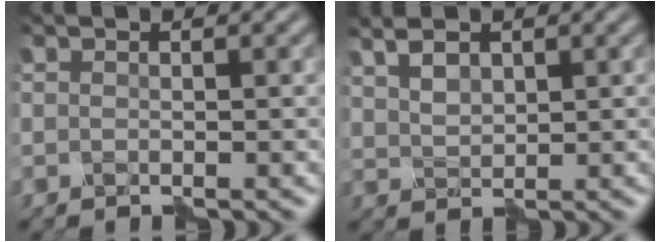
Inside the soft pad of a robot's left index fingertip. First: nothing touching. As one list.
[{"total": 3.2, "force": [2.1, 1.6, 1.8], "torque": [-0.034, 0.016, 0.038]}]